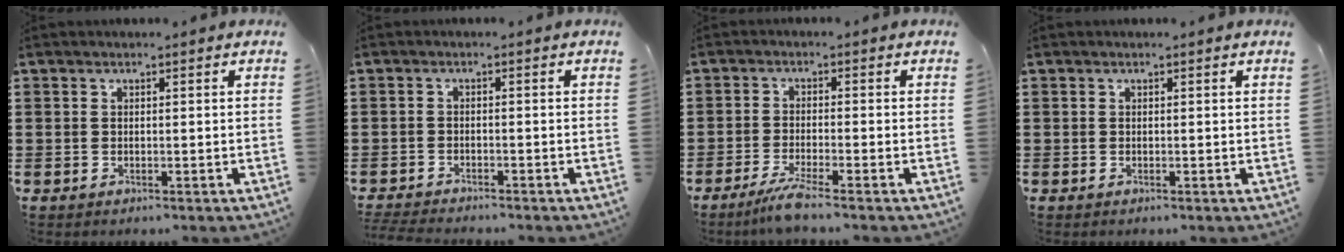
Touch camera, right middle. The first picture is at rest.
{"total": 2.2, "force": [-2.2, 0.0, 0.2], "torque": [-0.014, -0.004, -0.048]}
{"total": 3.7, "force": [-2.7, -0.2, 2.4], "torque": [-0.053, -0.012, -0.054]}
{"total": 0.0}